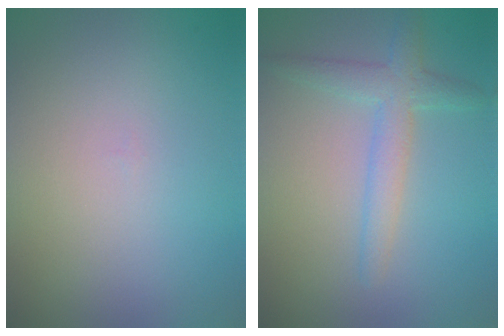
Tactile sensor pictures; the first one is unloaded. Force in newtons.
{"total": 3.0, "press": 3.0, "slide": 0.0}